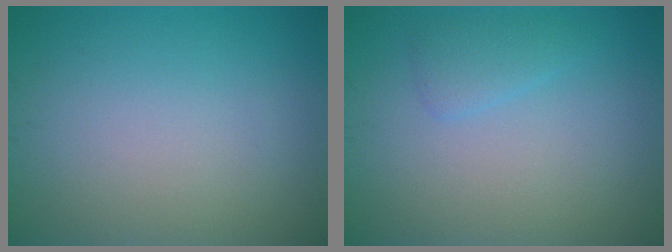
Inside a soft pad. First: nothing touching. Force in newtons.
{"total": 1.4, "press": 1.4, "slide": 0.2}